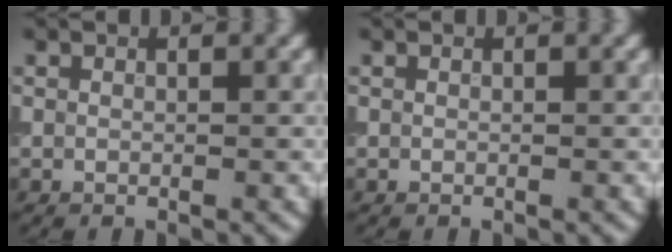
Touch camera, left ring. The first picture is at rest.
{"total": 0.0}